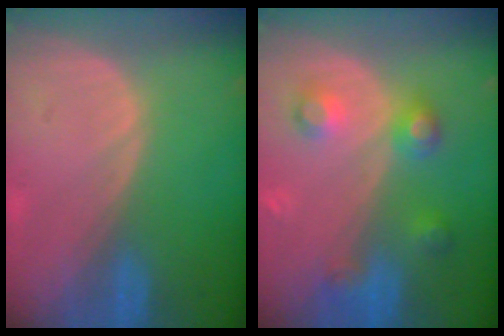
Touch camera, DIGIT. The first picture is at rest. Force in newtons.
{"total": 5.3, "press": 5.3, "slide": 0.3}